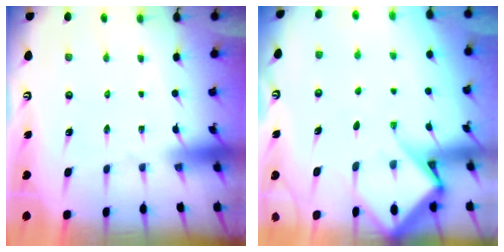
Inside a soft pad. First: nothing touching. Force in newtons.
{"total": 8.7, "press": 8.6, "slide": 0.9}